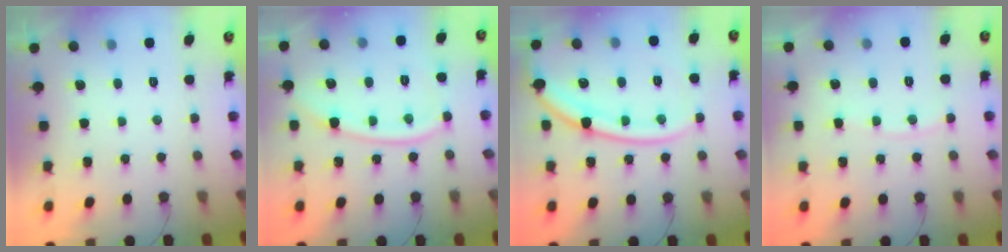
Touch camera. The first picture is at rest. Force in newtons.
{"total": 10.1, "press": 10.1, "slide": 0.9}
{"total": 18.5, "press": 18.4, "slide": 2.0}
{"total": 3.7, "press": 3.6, "slide": 0.6}